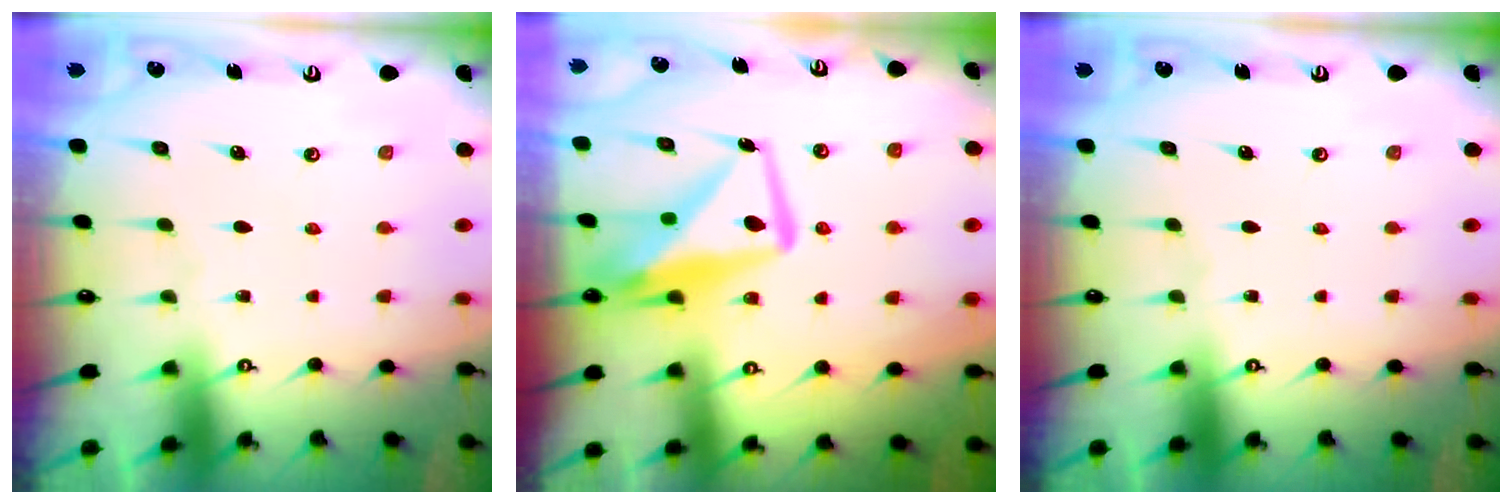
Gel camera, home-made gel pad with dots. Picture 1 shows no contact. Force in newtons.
{"total": 12.8, "press": 12.7, "slide": 1.0}
{"total": 0.0}